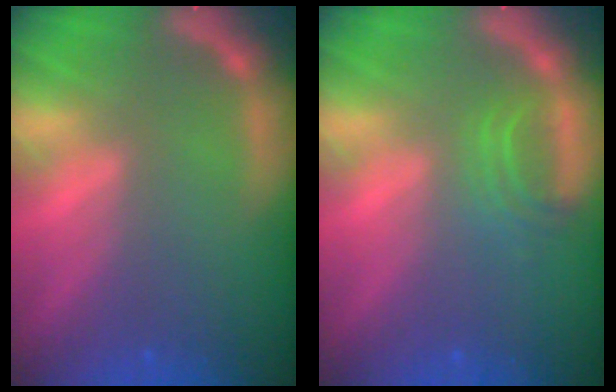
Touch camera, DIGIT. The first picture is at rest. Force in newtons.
{"total": 2.5}